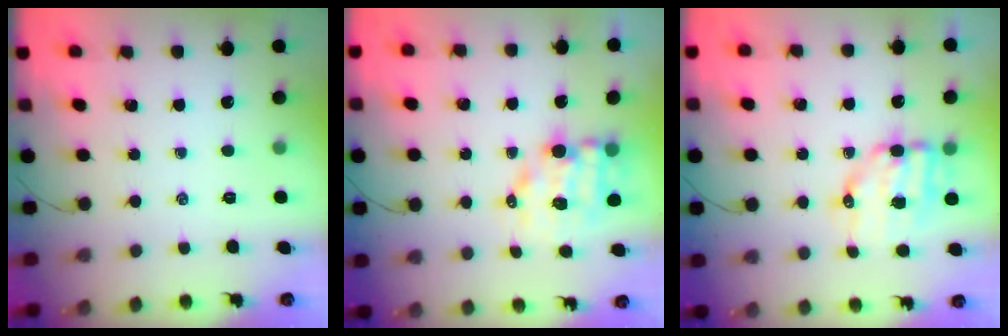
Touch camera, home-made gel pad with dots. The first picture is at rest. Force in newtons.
{"total": 9.5, "press": 9.4, "slide": 1.7}
{"total": 9.8, "press": 9.7, "slide": 1.7}